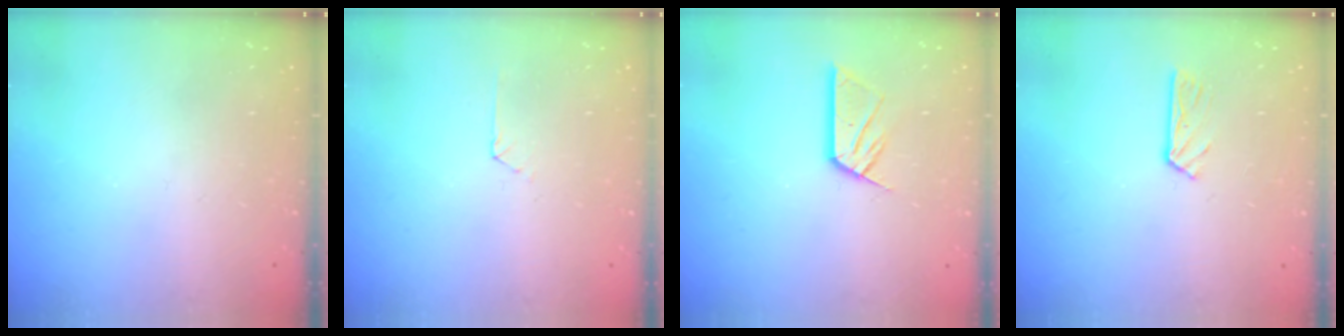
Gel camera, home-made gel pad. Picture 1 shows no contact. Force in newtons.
{"total": 1.5, "press": 1.4, "slide": 0.2}
{"total": 8.1, "press": 8.0, "slide": 0.6}
{"total": 4.0, "press": 4.0, "slide": 0.2}